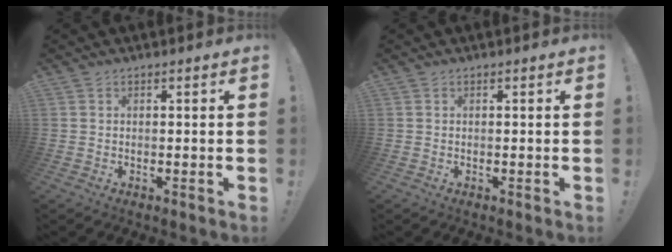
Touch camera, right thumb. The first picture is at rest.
{"total": 0.0}